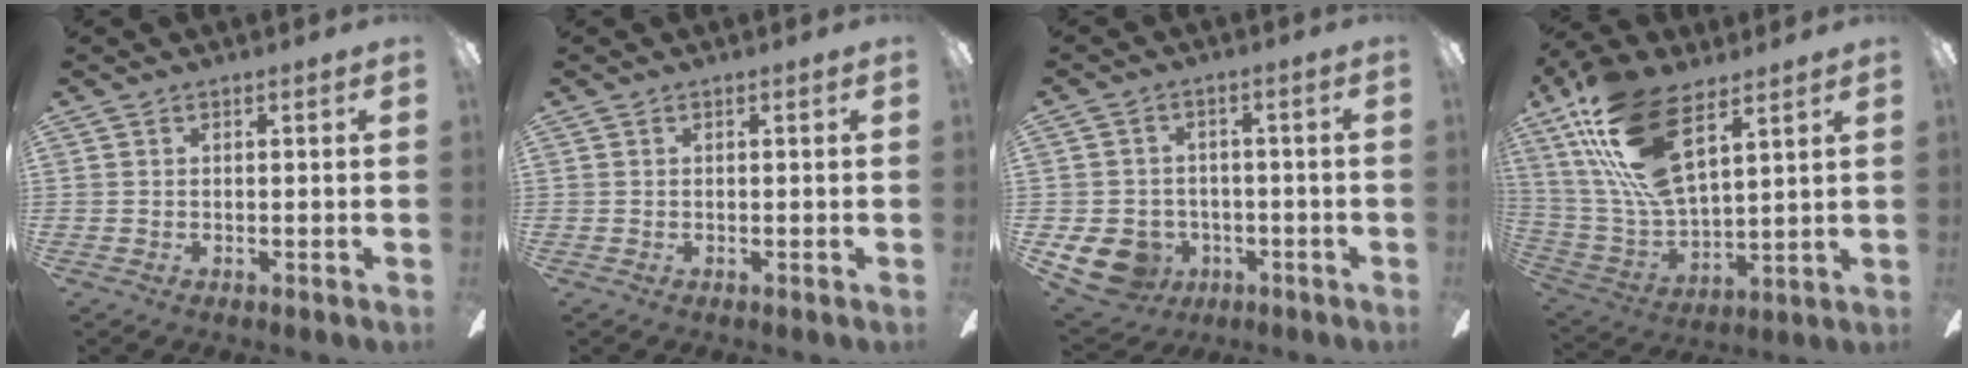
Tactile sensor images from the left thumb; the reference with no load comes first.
{"total": 0.0}
{"total": 8.8, "force": [-4.3, 7.0, 3.2], "torque": [-0.104, 0.020, -0.078]}
{"total": 21.2, "force": [12.0, 8.9, 15.1], "torque": [-0.328, -0.054, 0.210]}